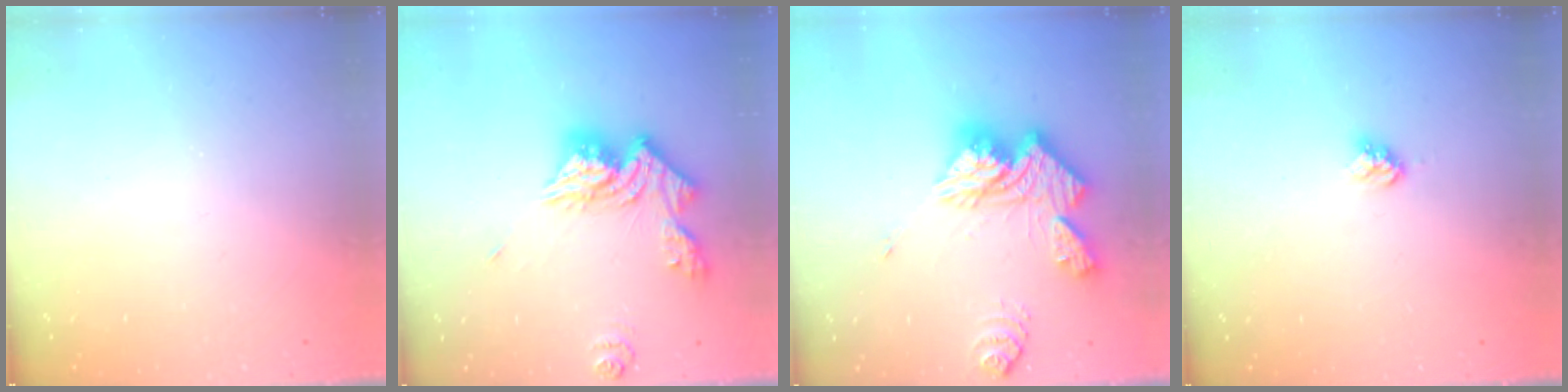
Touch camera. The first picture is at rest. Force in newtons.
{"total": 15.2, "press": 15.1, "slide": 1.6}
{"total": 19.3, "press": 19.1, "slide": 2.0}
{"total": 3.9, "press": 3.9, "slide": 0.4}